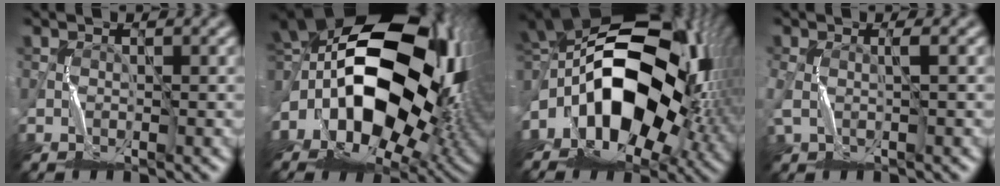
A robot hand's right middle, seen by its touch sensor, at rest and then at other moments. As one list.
[{"total": 20.2, "force": [1.1, 12.9, 15.5], "torque": [-0.276, 0.009, 0.034]}, {"total": 17.5, "force": [-2.1, 10.3, 14.0], "torque": [-0.232, 0.018, -0.048]}, {"total": 1.7, "force": [0.0, 0.6, 1.6], "torque": [-0.042, -0.001, 0.002]}]